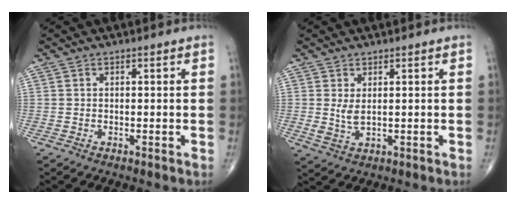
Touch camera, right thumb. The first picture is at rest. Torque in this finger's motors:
{"motor_torque": [0.04, 0.04, -0.02, -0.09, 0.14]}